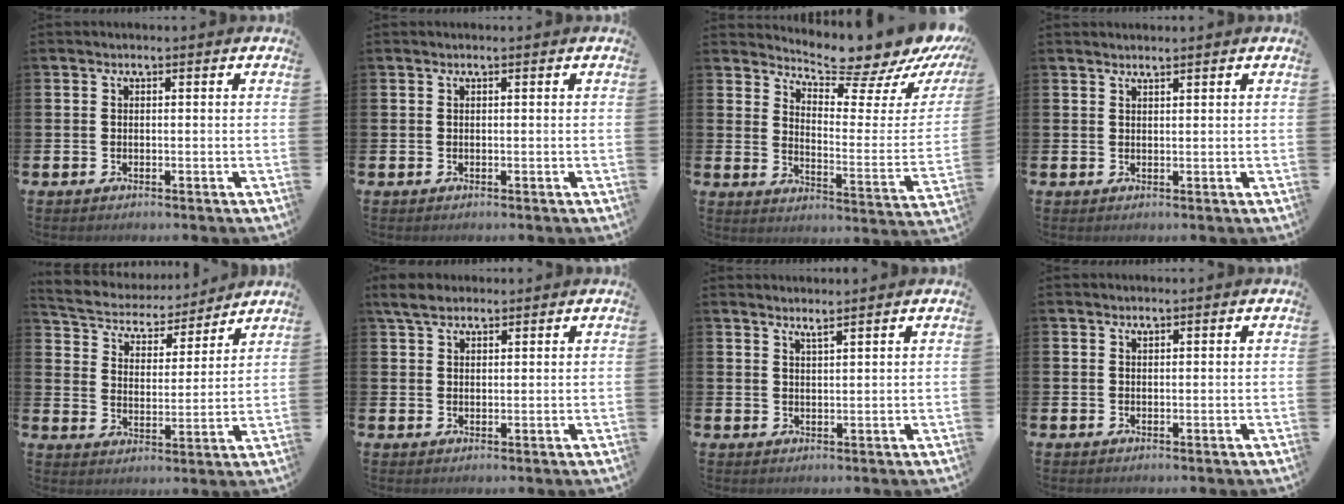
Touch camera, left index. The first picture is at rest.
{"total": 0.0}
{"total": 7.8, "force": [7.6, 1.2, 1.6], "torque": [-0.037, -0.081, 0.122]}
{"total": 1.2, "force": [1.2, 0.0, 0.1], "torque": [0.007, -0.005, 0.021]}
{"total": 5.2, "force": [4.9, 1.7, 0.4], "torque": [-0.043, -0.041, 0.080]}
{"total": 4.2, "force": [3.4, 1.7, 1.7], "torque": [-0.032, -0.005, 0.062]}
{"total": 2.2, "force": [2.1, -0.3, 0.2], "torque": [-0.004, -0.012, 0.038]}
{"total": 0.6, "force": [0.6, 0.2, 0.1], "torque": [0.008, -0.003, 0.008]}